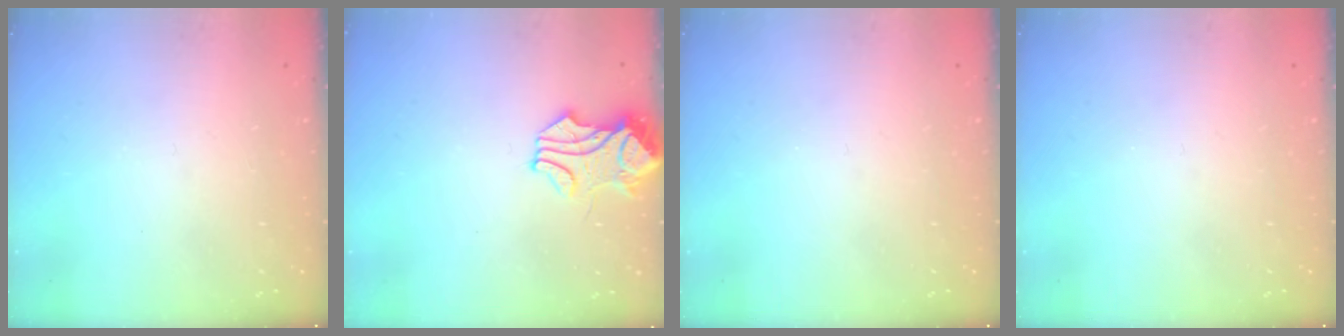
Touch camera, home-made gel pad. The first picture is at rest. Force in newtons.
{"total": 1.9, "press": 1.8, "slide": 0.8}
{"total": 0.0}
{"total": 0.0}